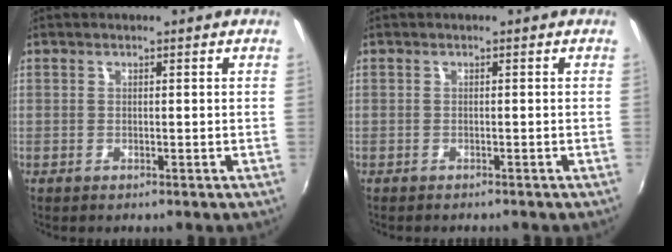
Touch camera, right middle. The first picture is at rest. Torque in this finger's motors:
{"motor_torque": [-0.52, -0.49, 0.02, -0.01]}